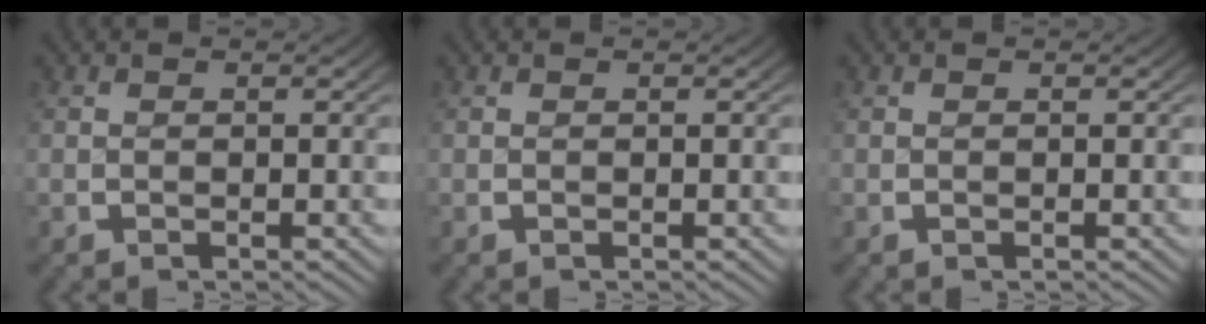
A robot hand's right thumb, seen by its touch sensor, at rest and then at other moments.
{"total": 0.0}
{"total": 0.0}